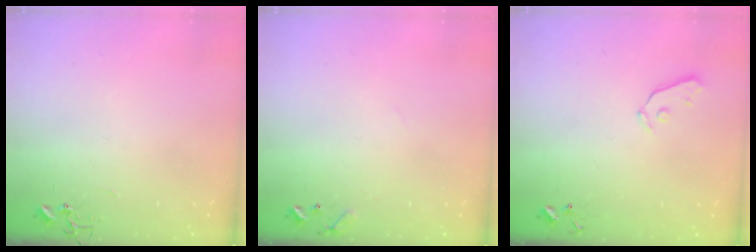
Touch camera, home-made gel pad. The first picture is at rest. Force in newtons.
{"total": 7.2, "press": 7.2, "slide": 0.5}
{"total": 3.8, "press": 3.8, "slide": 0.4}